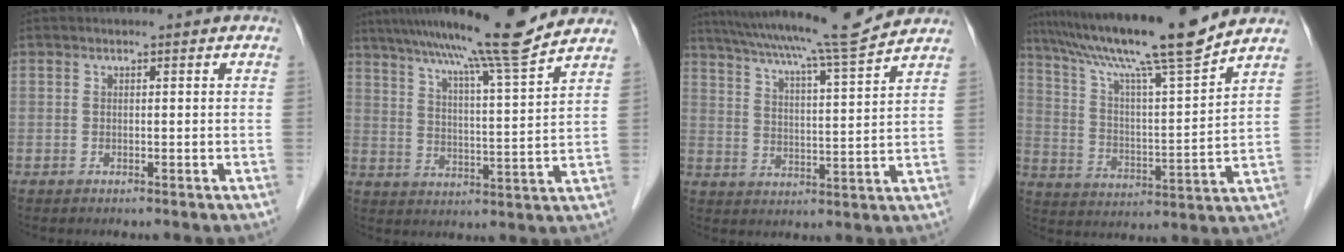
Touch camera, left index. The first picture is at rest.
{"total": 14.0, "force": [11.7, -1.5, 7.6], "torque": [-0.126, -0.003, 0.172]}
{"total": 15.0, "force": [13.3, -1.1, 6.9], "torque": [-0.123, -0.012, 0.198]}
{"total": 16.6, "force": [13.8, -1.2, 9.2], "torque": [-0.159, -0.007, 0.227]}